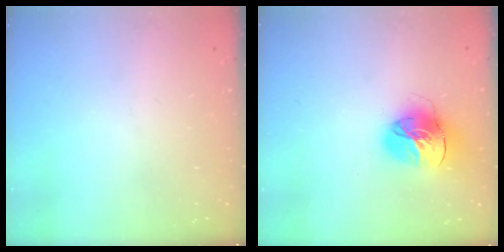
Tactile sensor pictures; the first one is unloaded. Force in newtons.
{"total": 15.0, "press": 14.9, "slide": 1.8}